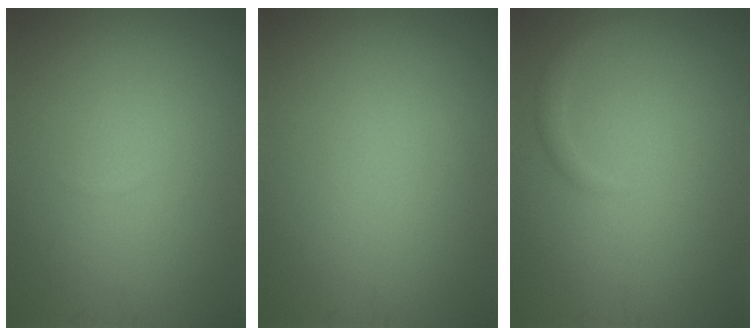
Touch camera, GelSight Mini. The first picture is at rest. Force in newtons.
{"total": 0.0}
{"total": 1.3, "press": 1.3, "slide": 0.0}